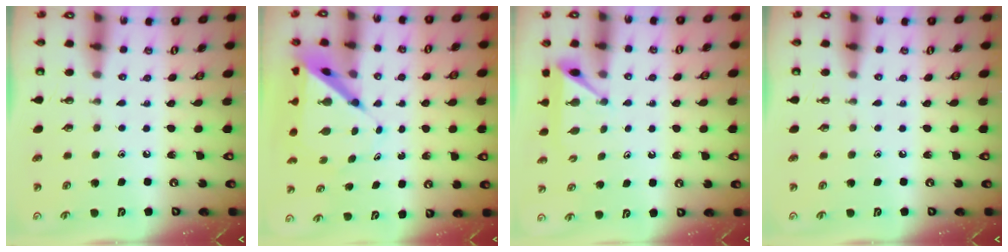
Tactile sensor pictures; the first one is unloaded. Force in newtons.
{"total": 7.3, "press": 7.3, "slide": 0.6}
{"total": 5.7, "press": 5.7, "slide": 0.3}
{"total": 0.0}